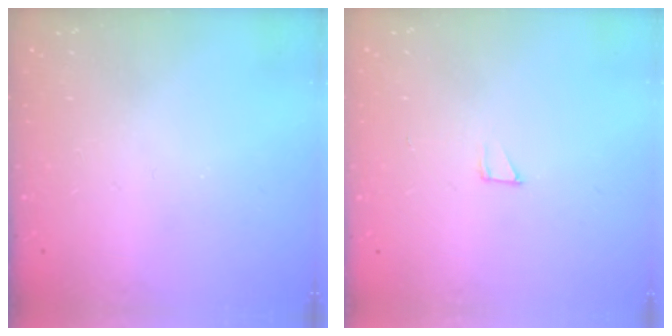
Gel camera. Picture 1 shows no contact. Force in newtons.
{"total": 2.1, "press": 2.1, "slide": 0.1}